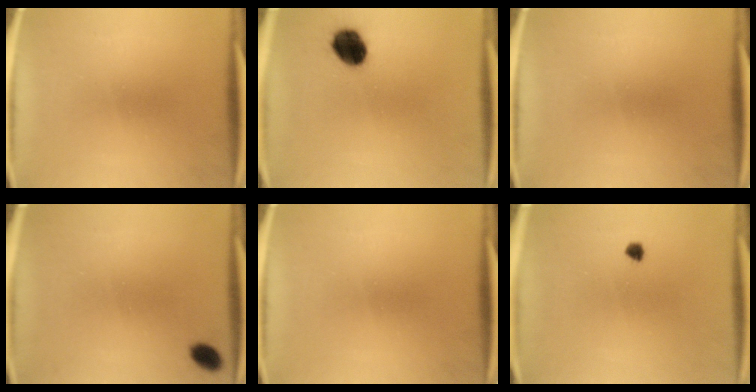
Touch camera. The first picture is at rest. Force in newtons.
{"total": 8.5}
{"total": 0.0}
{"total": 3.0}
{"total": 0.0}
{"total": 1.3}